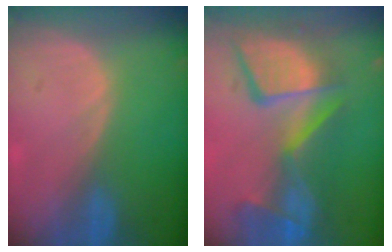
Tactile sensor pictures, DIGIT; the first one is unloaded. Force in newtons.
{"total": 13.1, "press": 11.3, "slide": 6.6}